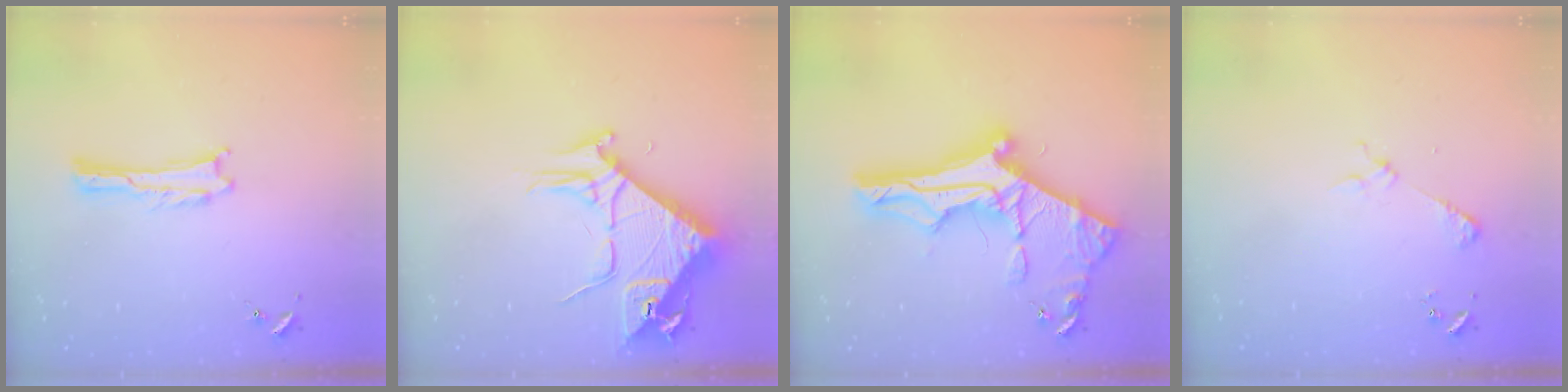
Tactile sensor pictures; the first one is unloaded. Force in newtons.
{"total": 7.9, "press": 7.8, "slide": 1.0}
{"total": 12.4, "press": 12.3, "slide": 1.4}
{"total": 2.2, "press": 2.2, "slide": 0.2}